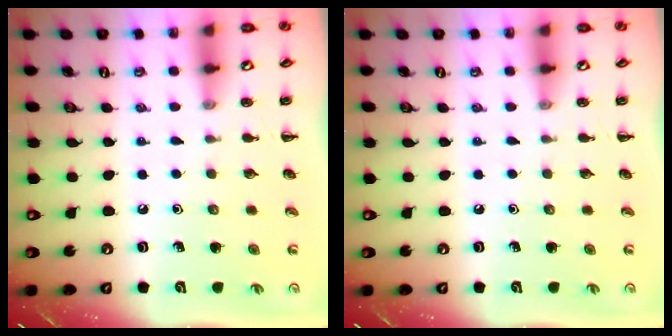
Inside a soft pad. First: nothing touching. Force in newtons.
{"total": 0.0}